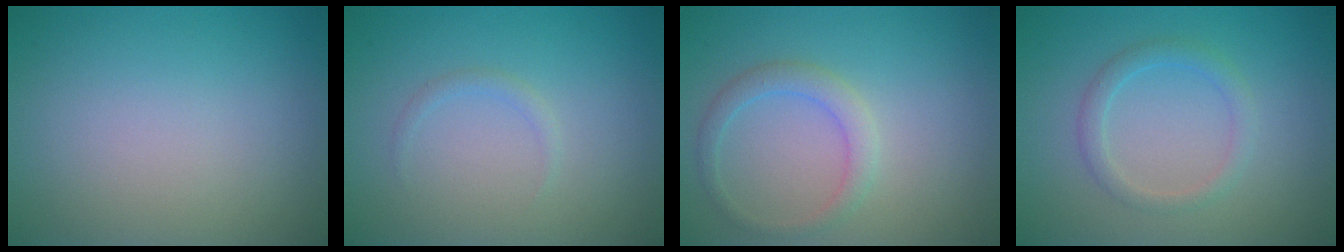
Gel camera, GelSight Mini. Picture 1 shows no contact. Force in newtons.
{"total": 0.7, "press": 0.7, "slide": 0.1}
{"total": 2.2, "press": 2.2, "slide": 0.2}
{"total": 1.9, "press": 1.9, "slide": 0.2}